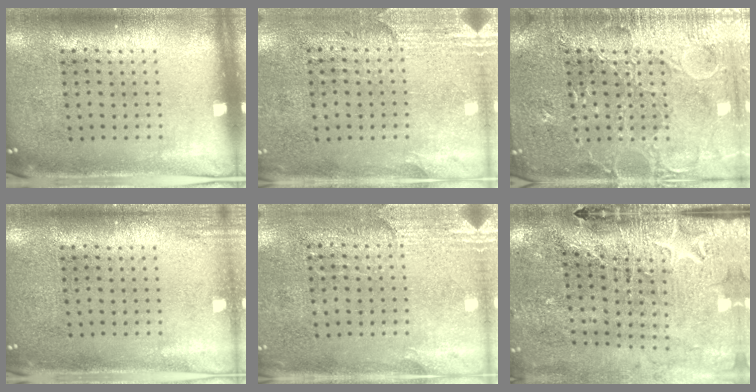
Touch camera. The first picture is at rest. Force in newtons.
{"total": 2.8, "press": 2.5, "slide": 1.2}
{"total": 5.6, "press": 5.5, "slide": 0.7}
{"total": 1.2, "press": 1.2, "slide": 0.3}
{"total": 2.6, "press": 2.3, "slide": 1.2}
{"total": 3.4, "press": 3.3, "slide": 1.0}